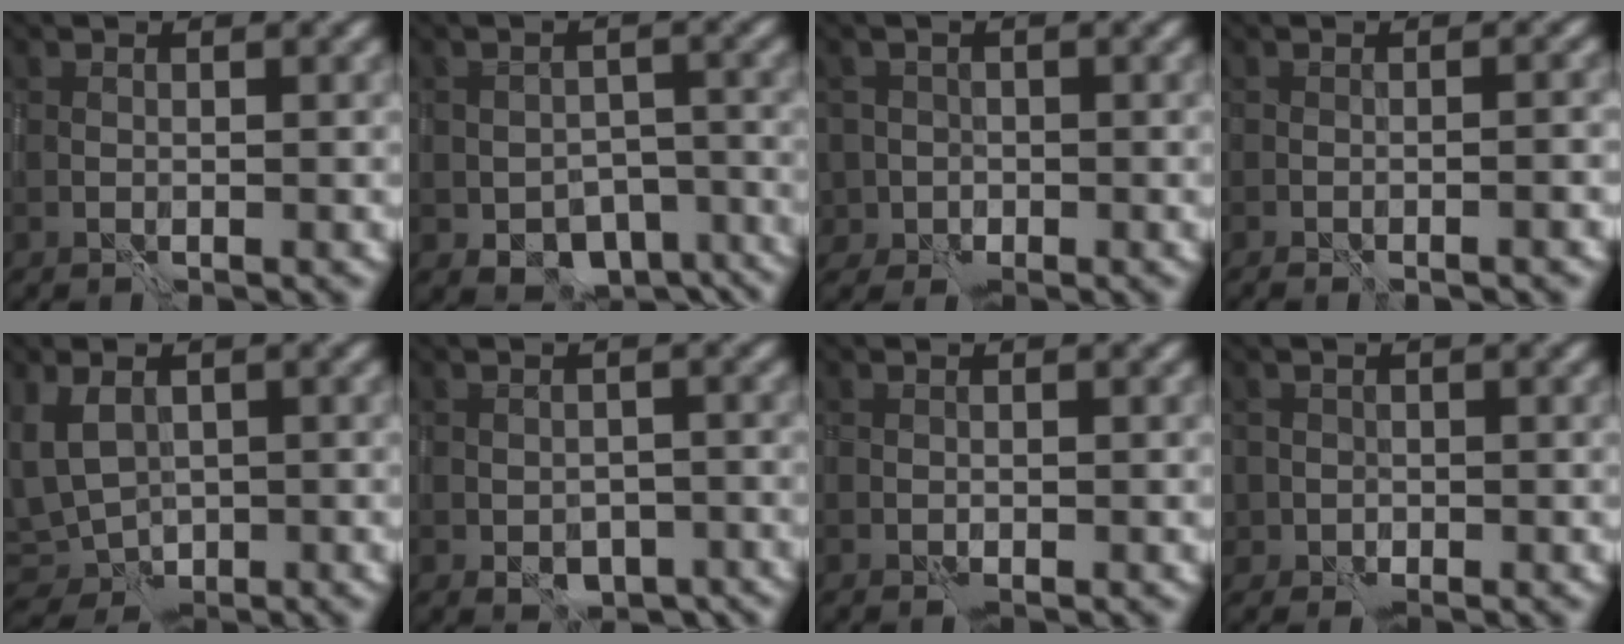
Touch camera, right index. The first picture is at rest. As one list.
[{"total": 7.0, "force": [-4.4, 4.5, 3.1], "torque": [-0.026, -0.014, -0.051]}, {"total": 3.7, "force": [-2.0, 3.1, 0.2], "torque": [0.027, -0.006, -0.041]}, {"total": 2.4, "force": [-1.5, 0.7, 1.7], "torque": [-0.005, 0.015, -0.024]}, {"total": 5.1, "force": [-0.1, 3.8, 3.4], "torque": [-0.067, -0.008, 0.005]}, {"total": 3.7, "force": [-1.9, 2.5, 1.9], "torque": [-0.028, -0.006, -0.021]}, {"total": 0.0}, {"total": 1.1, "force": [-0.3, 1.0, -0.2], "torque": [0.015, -0.001, -0.011]}]